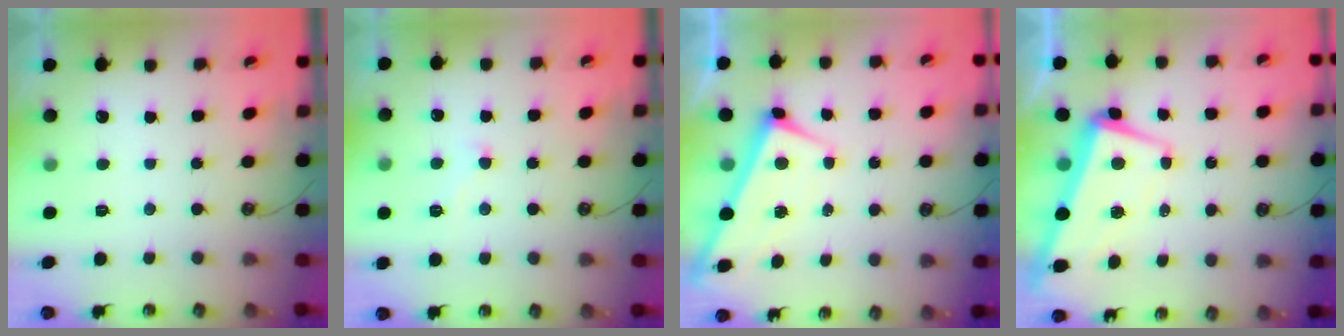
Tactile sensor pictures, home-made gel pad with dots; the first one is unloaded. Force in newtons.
{"total": 2.4, "press": 2.4, "slide": 0.4}
{"total": 1.0, "press": 1.0, "slide": 0.1}
{"total": 1.7, "press": 0.4, "slide": 1.7}